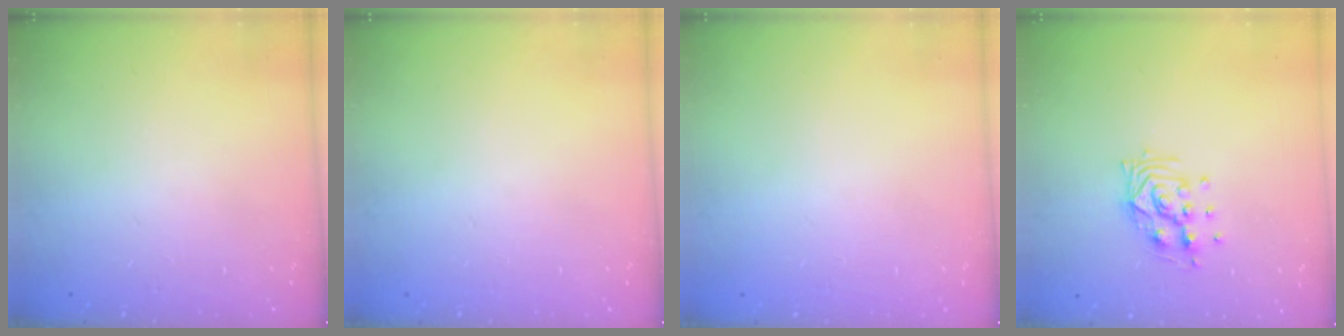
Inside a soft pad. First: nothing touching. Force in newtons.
{"total": 0.0}
{"total": 0.0}
{"total": 9.5, "press": 9.5, "slide": 0.4}